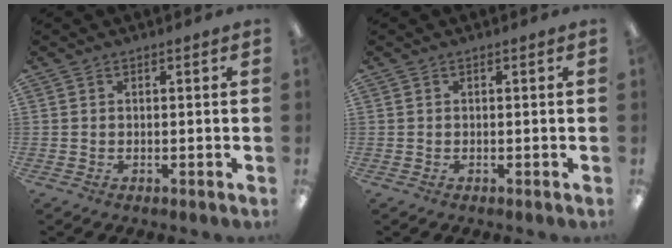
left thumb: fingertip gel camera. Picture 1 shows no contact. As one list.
[{"total": 0.0}]